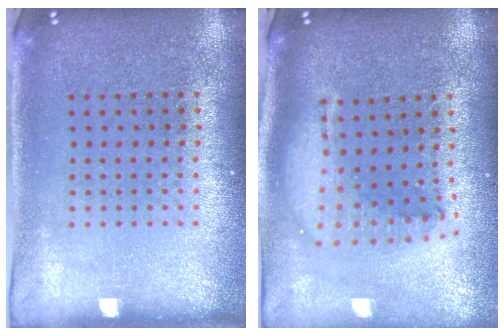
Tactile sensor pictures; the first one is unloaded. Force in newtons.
{"total": 2.2, "press": 1.7, "slide": 1.3}